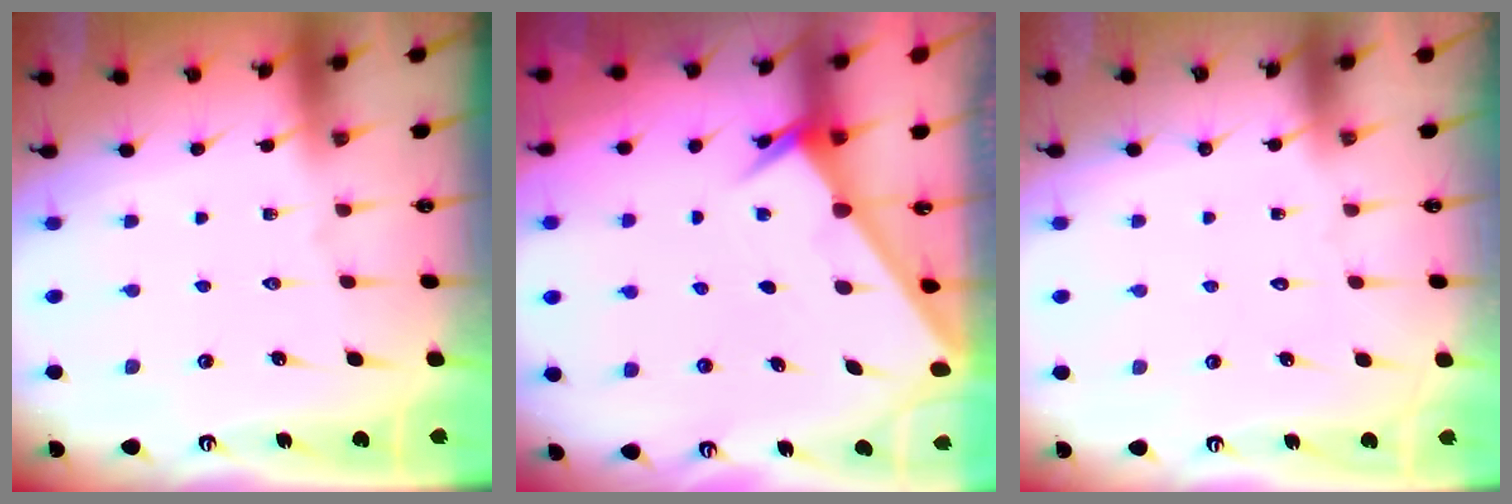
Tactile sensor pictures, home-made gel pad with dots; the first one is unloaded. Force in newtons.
{"total": 2.0, "press": 2.0, "slide": 0.1}
{"total": 1.5, "press": 1.5, "slide": 0.0}